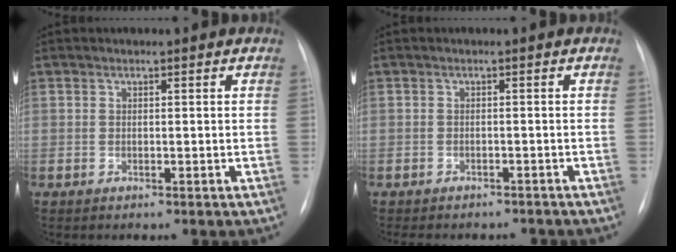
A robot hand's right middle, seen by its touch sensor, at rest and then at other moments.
{"total": 8.7, "force": [-7.6, 3.3, 2.7], "torque": [-0.039, 0.005, -0.088]}